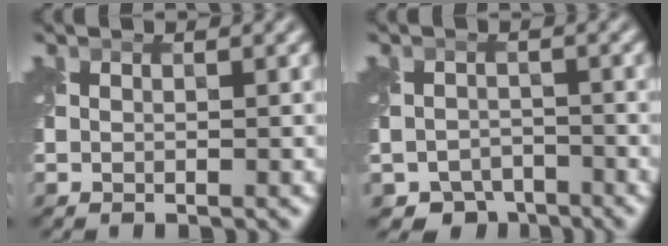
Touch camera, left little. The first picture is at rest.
{"total": 3.6, "force": [-2.8, 2.1, 0.5], "torque": [0.002, -0.006, -0.050]}